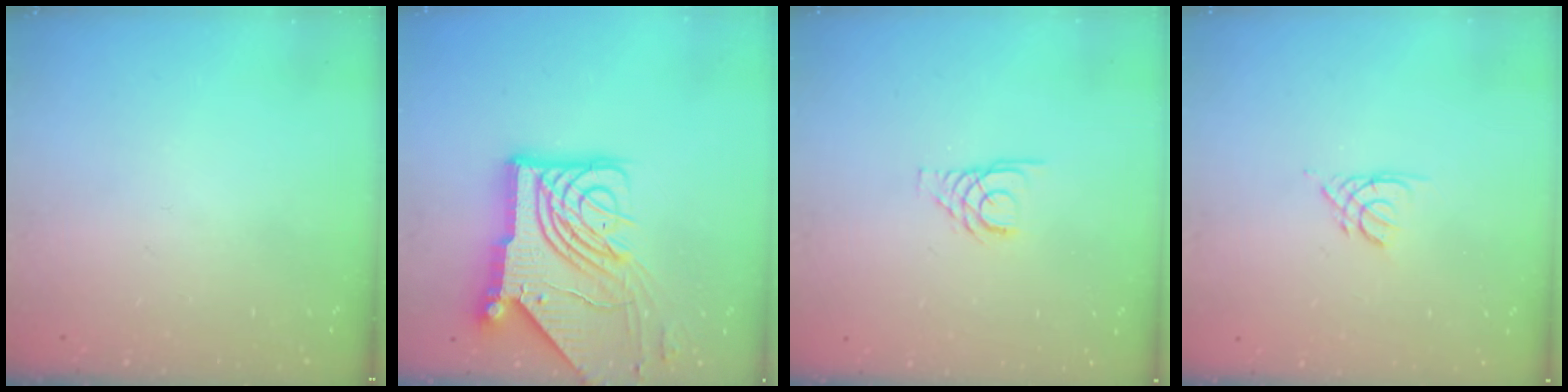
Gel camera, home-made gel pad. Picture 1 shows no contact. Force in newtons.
{"total": 19.9, "press": 19.8, "slide": 2.6}
{"total": 3.6, "press": 3.6, "slide": 0.4}
{"total": 2.1, "press": 2.0, "slide": 0.4}